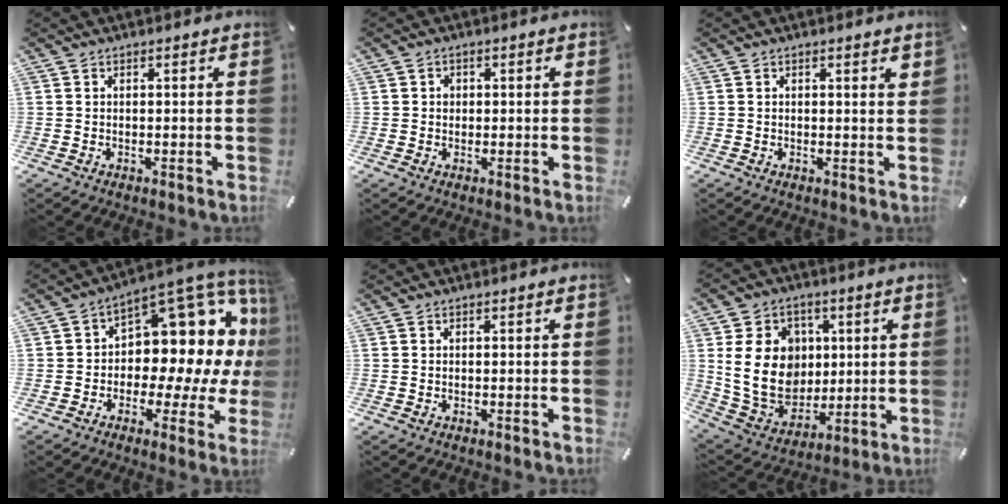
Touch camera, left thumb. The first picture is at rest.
{"total": 1.5, "force": [0.0, 1.4, 0.6], "torque": [-0.006, 0.003, -0.004]}
{"total": 1.3, "force": [0.6, 0.3, 1.1], "torque": [-0.014, -0.001, 0.008]}
{"total": 13.2, "force": [5.2, 8.7, 8.4], "torque": [-0.093, -0.079, 0.083]}
{"total": 0.0}
{"total": 17.8, "force": [2.5, 14.9, 9.4], "torque": [-0.179, -0.013, 0.052]}